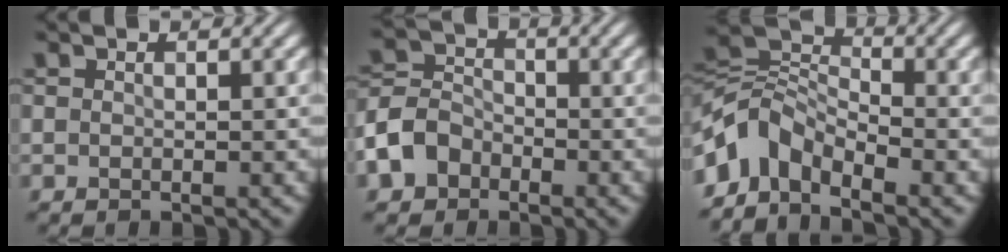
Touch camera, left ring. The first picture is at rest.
{"total": 4.7, "force": [-2.4, 3.5, 1.9], "torque": [-0.043, 0.004, -0.055]}
{"total": 5.5, "force": [-3.5, 3.1, 2.8], "torque": [-0.046, 0.004, -0.085]}